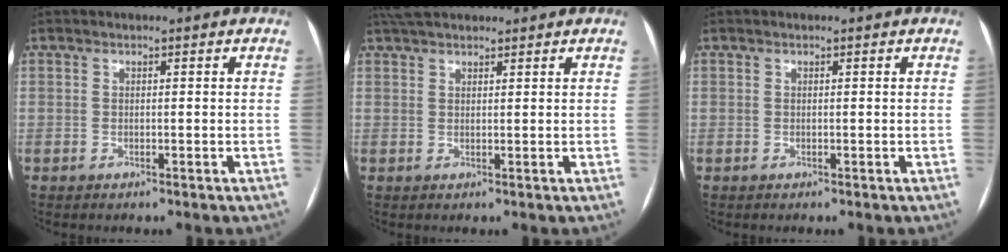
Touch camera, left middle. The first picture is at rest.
{"total": 5.6, "force": [4.8, 1.7, 2.3], "torque": [-0.038, 0.038, 0.086]}
{"total": 0.0}